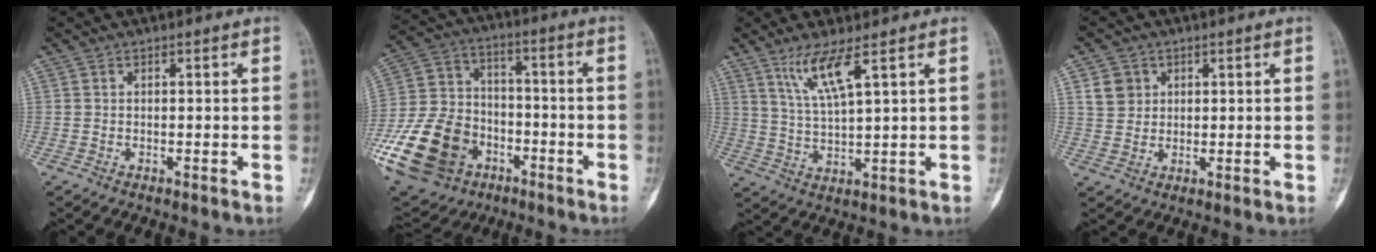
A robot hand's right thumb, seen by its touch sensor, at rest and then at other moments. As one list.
[{"total": 23.8, "force": [-9.5, 17.8, 12.6], "torque": [-0.273, 0.057, -0.155]}, {"total": 7.3, "force": [4.2, 0.4, 6.0], "torque": [-0.130, -0.027, 0.093]}, {"total": 4.5, "force": [1.9, 3.9, 1.4], "torque": [-0.008, -0.007, 0.038]}]